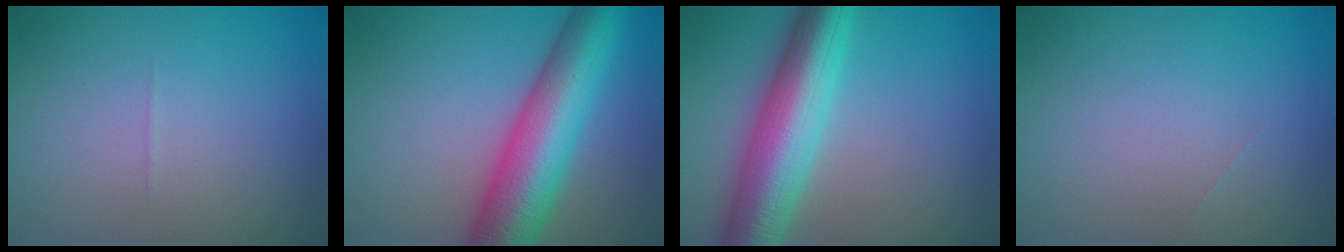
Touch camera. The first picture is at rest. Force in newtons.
{"total": 10.3, "press": 10.3, "slide": 0.3}
{"total": 9.3, "press": 9.3, "slide": 0.3}
{"total": 0.0}